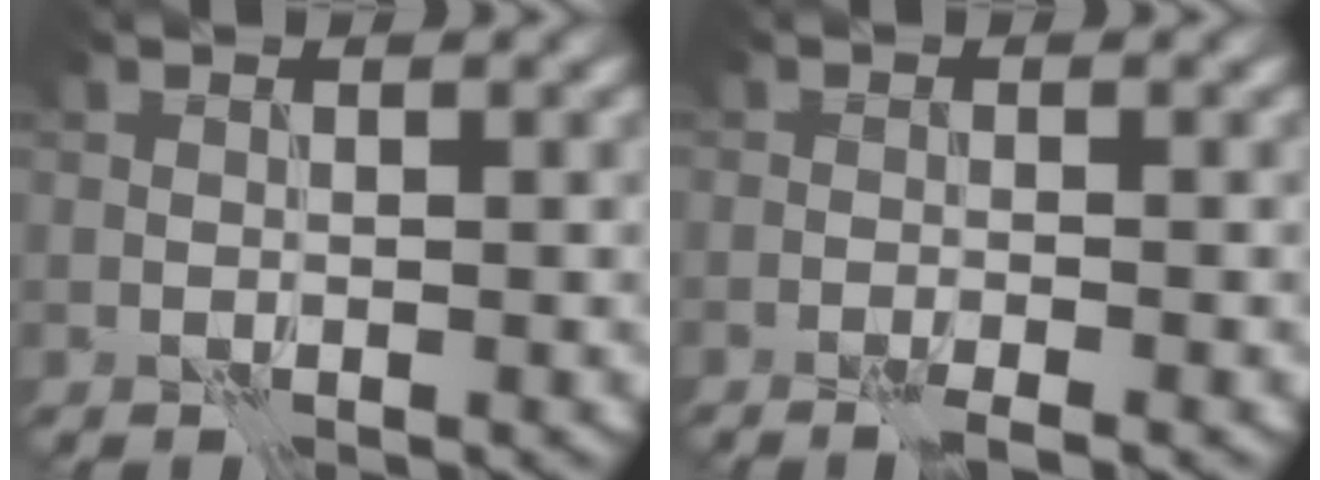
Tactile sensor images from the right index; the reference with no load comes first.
{"total": 1.8, "force": [-1.3, 0.0, 1.2], "torque": [-0.025, 0.001, -0.027]}